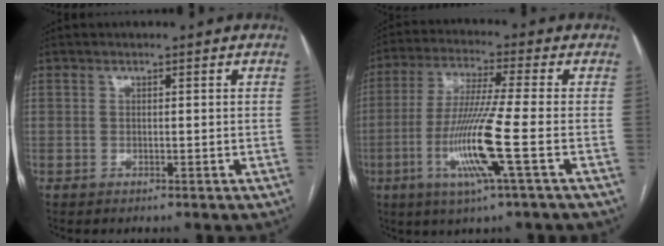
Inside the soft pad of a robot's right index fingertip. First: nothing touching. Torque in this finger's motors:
{"motor_torque": [1.67, -0.47, 0.83, 0.17]}